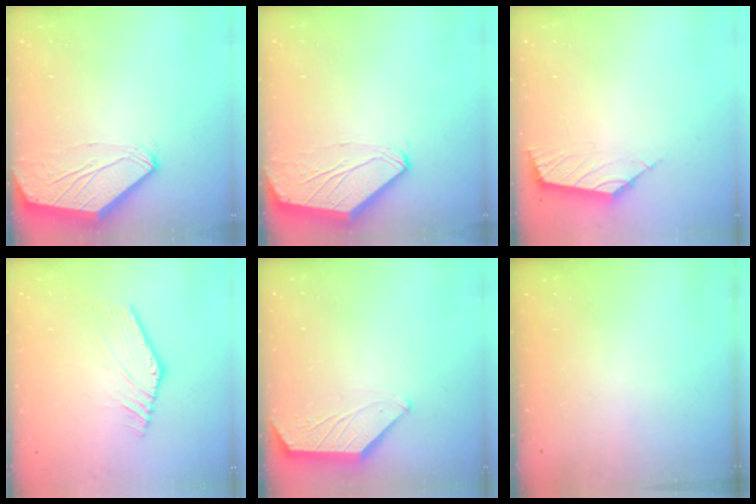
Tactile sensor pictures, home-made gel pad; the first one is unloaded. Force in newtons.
{"total": 0.0}
{"total": 3.0, "press": 2.9, "slide": 0.8}
{"total": 2.2, "press": 2.2, "slide": 0.4}
{"total": 1.6, "press": 1.5, "slide": 0.4}
{"total": 0.0}